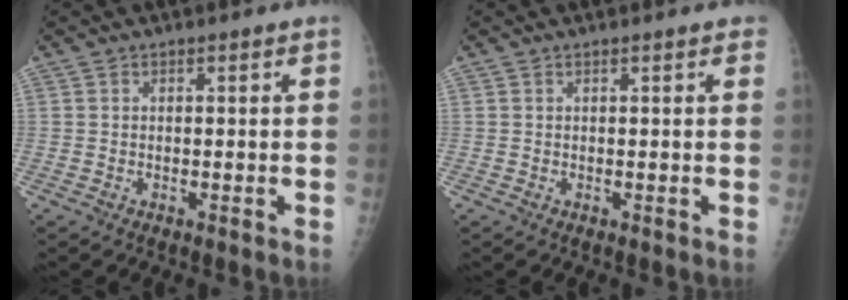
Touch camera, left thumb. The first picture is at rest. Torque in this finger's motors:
{"motor_torque": [0.60, 0.30, 0.55, -0.03, 0.00]}